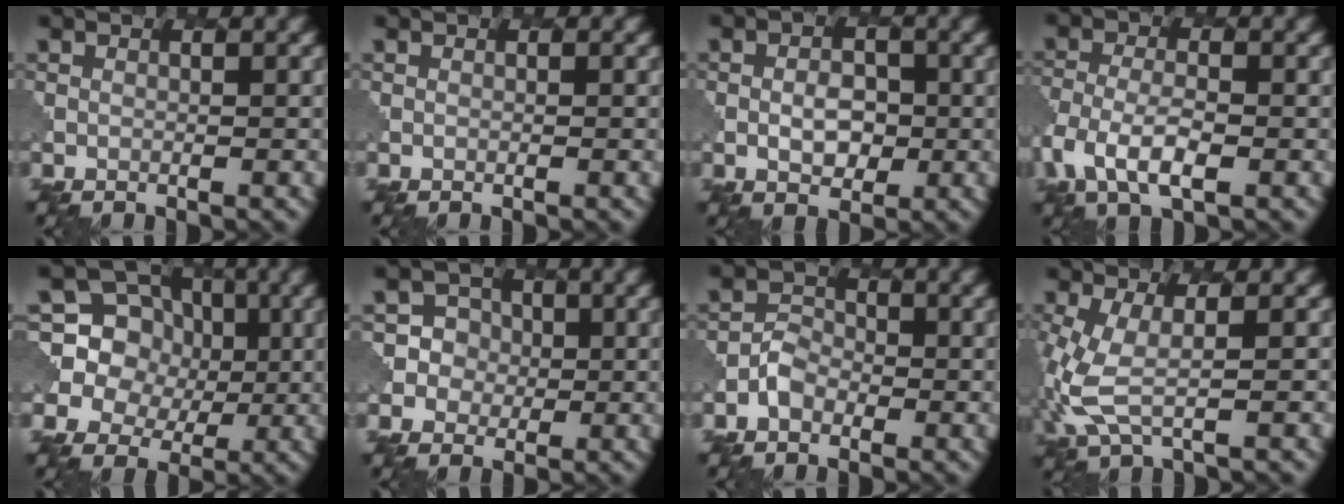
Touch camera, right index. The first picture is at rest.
{"total": 0.0}
{"total": 2.4, "force": [-0.3, 1.7, 1.7], "torque": [-0.028, -0.001, -0.002]}
{"total": 4.8, "force": [-2.2, 2.6, 3.4], "torque": [-0.076, -0.009, -0.044]}
{"total": 10.2, "force": [2.3, 9.4, 3.1], "torque": [-0.106, 0.032, 0.028]}
{"total": 4.5, "force": [-0.5, 4.4, 0.4], "torque": [0.007, 0.020, -0.021]}
{"total": 1.8, "force": [-1.0, 1.4, 0.4], "torque": [-0.008, 0.005, -0.020]}
{"total": 3.8, "force": [-0.5, 1.6, 3.4], "torque": [-0.109, -0.010, -0.009]}